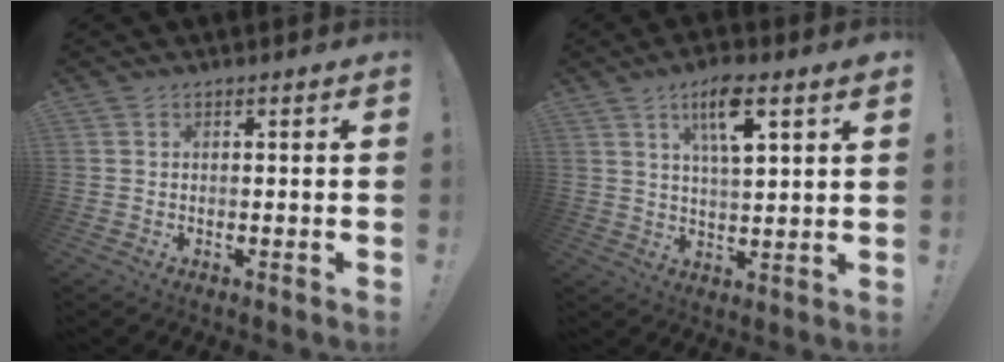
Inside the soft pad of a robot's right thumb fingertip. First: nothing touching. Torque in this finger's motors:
{"motor_torque": [1.51, 1.52, 0.39, 0.50, 0.08]}